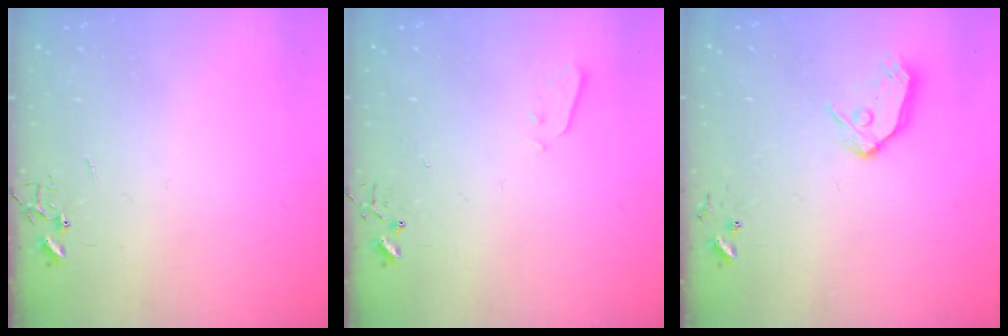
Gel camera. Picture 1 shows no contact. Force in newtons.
{"total": 3.2, "press": 3.1, "slide": 0.7}
{"total": 9.6, "press": 9.6, "slide": 1.0}